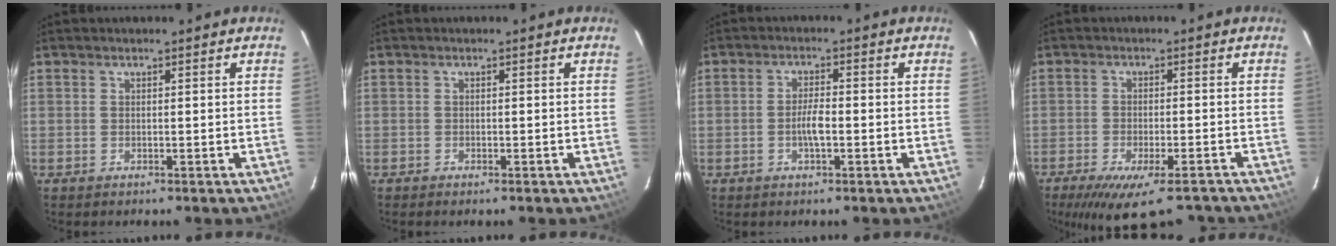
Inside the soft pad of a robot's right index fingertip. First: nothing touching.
{"total": 1.3, "force": [-0.9, 0.6, 0.7], "torque": [-0.013, -0.004, -0.014]}
{"total": 3.7, "force": [-1.1, 1.2, 3.4], "torque": [-0.064, 0.004, -0.018]}
{"total": 15.8, "force": [-12.1, 5.2, 8.9], "torque": [-0.172, -0.034, -0.175]}